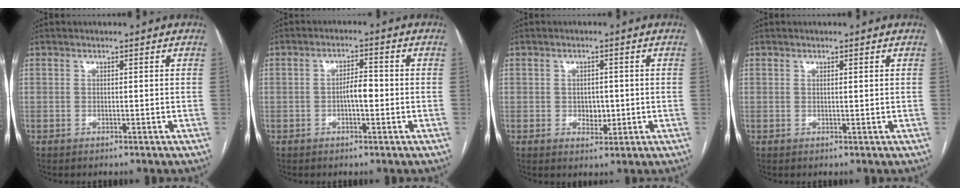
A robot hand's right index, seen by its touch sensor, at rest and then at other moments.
{"total": 3.4, "force": [-0.7, 1.1, 3.2], "torque": [-0.050, 0.008, -0.011]}
{"total": 2.9, "force": [-0.4, 2.0, 2.1], "torque": [-0.026, 0.001, 0.001]}
{"total": 0.6, "force": [0.3, 0.0, 0.6], "torque": [-0.011, 0.000, 0.005]}